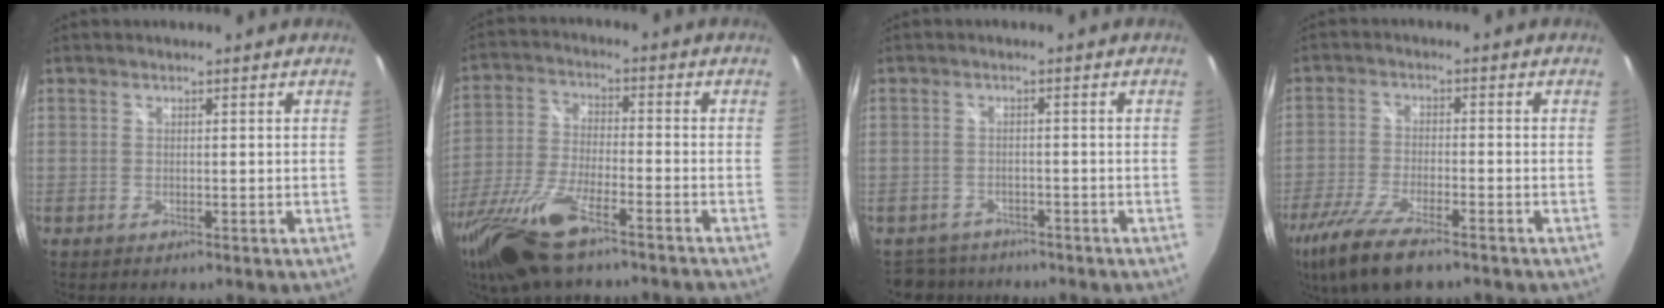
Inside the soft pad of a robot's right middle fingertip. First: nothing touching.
{"total": 19.3, "force": [-13.7, 4.9, 12.7], "torque": [-0.274, -0.055, -0.253]}
{"total": 5.0, "force": [-4.2, 2.8, 0.3], "torque": [-0.019, 0.004, -0.067]}
{"total": 12.2, "force": [-8.5, 3.1, 8.3], "torque": [-0.189, -0.042, -0.159]}